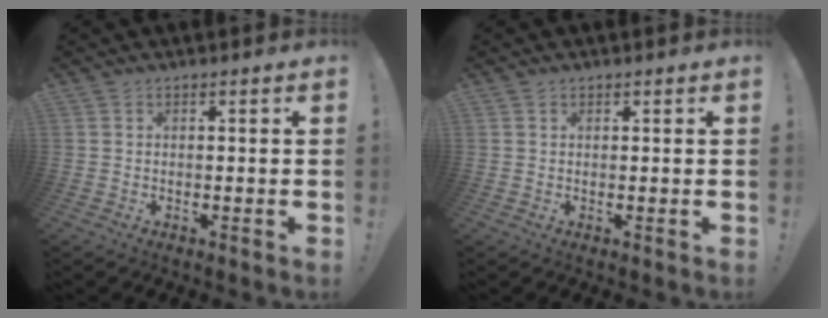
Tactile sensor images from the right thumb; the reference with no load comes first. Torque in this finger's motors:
{"motor_torque": [-0.06, -0.20, -0.28, 0.18, 0.01]}